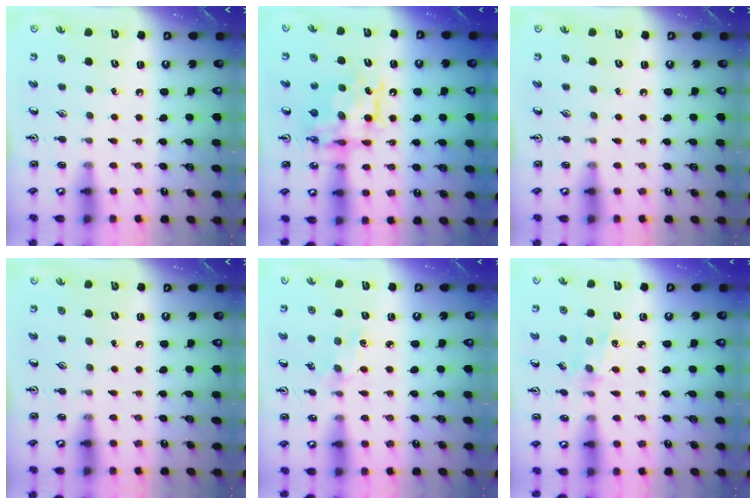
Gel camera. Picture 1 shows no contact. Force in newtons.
{"total": 9.8, "press": 9.8, "slide": 0.4}
{"total": 0.0}
{"total": 0.0}
{"total": 2.9, "press": 2.9, "slide": 0.4}
{"total": 3.1, "press": 3.0, "slide": 0.5}